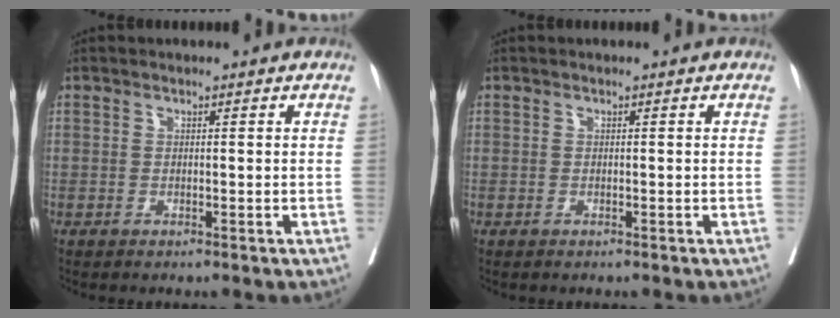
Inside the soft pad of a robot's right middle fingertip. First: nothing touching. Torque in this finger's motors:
{"motor_torque": [-0.02, 0.01, -0.05, 0.00]}